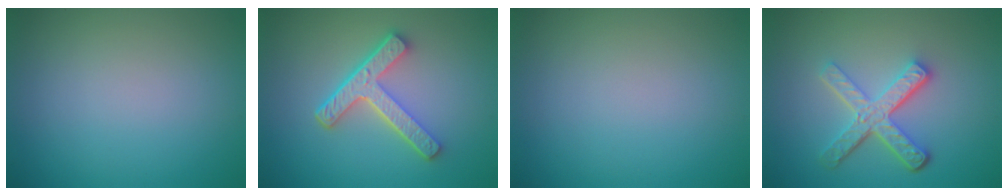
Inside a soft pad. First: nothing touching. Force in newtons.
{"total": 5.0, "press": 3.7, "slide": 3.4}
{"total": 0.0}
{"total": 4.8, "press": 3.6, "slide": 3.3}